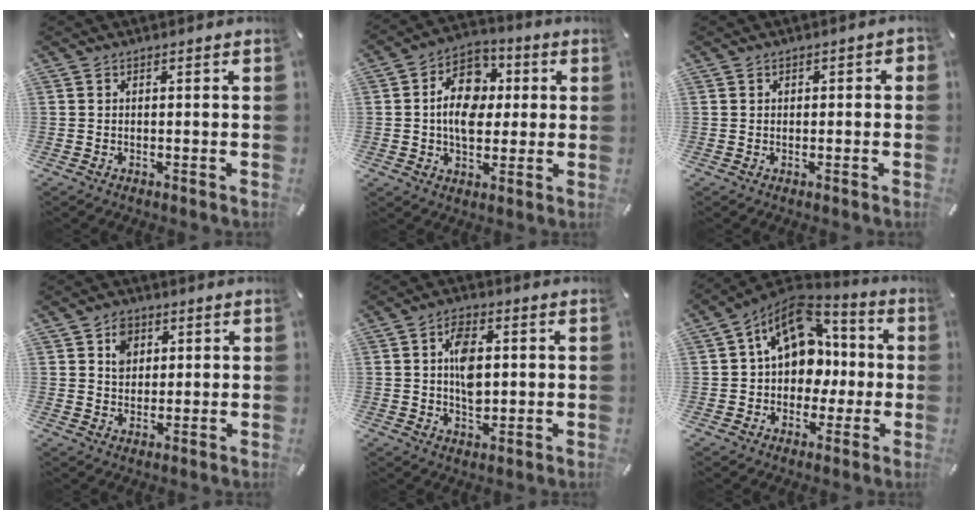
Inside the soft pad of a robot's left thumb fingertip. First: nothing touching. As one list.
[{"total": 12.3, "force": [0.6, 9.4, 8.0], "torque": [-0.137, 0.015, 0.012]}, {"total": 1.0, "force": [-0.2, 0.9, 0.4], "torque": [-0.007, 0.004, -0.005]}, {"total": 5.5, "force": [2.1, 4.7, 2.1], "torque": [-0.031, 0.001, 0.035]}, {"total": 7.9, "force": [1.1, 4.9, 6.1], "torque": [-0.105, 0.002, 0.014]}, {"total": 14.8, "force": [2.6, 11.8, 8.5], "torque": [-0.139, -0.018, 0.050]}]